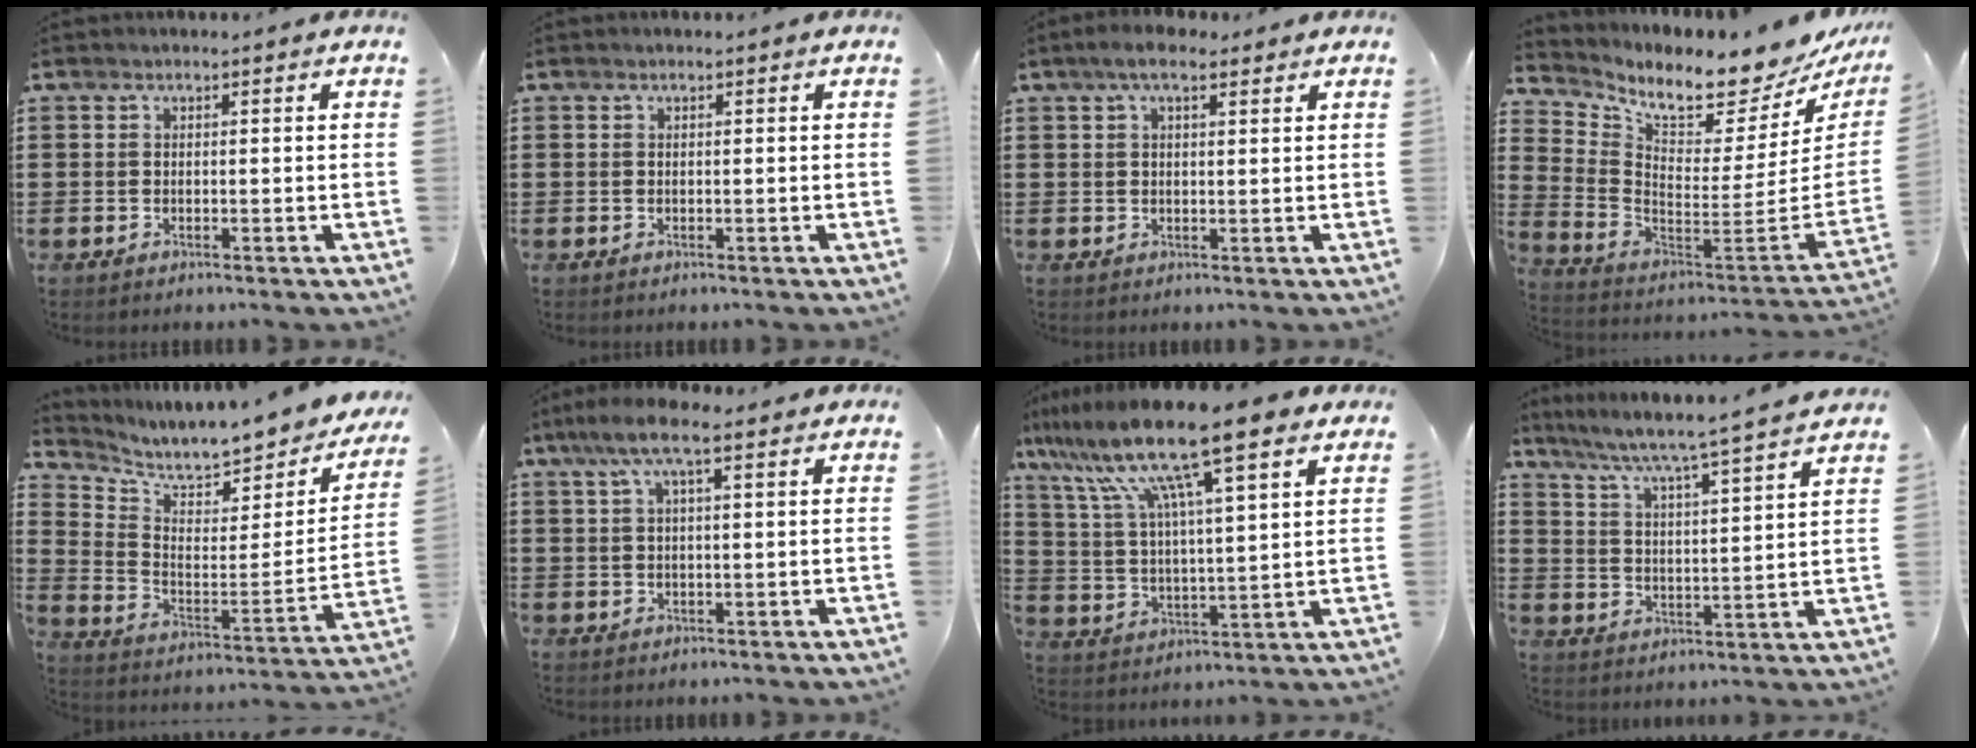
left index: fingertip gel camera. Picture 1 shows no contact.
{"total": 0.0}
{"total": 4.0, "force": [2.4, 1.4, 2.8], "torque": [-0.060, 0.008, 0.043]}
{"total": 6.9, "force": [6.3, 1.1, 2.7], "torque": [-0.076, -0.073, 0.101]}
{"total": 5.4, "force": [5.1, 0.5, 1.7], "torque": [-0.055, -0.061, 0.081]}
{"total": 6.2, "force": [3.5, 1.6, 5.0], "torque": [-0.105, 0.006, 0.060]}
{"total": 15.0, "force": [10.6, 1.7, 10.5], "torque": [-0.234, -0.038, 0.174]}
{"total": 4.8, "force": [4.3, -0.7, 2.0], "torque": [-0.061, -0.038, 0.064]}